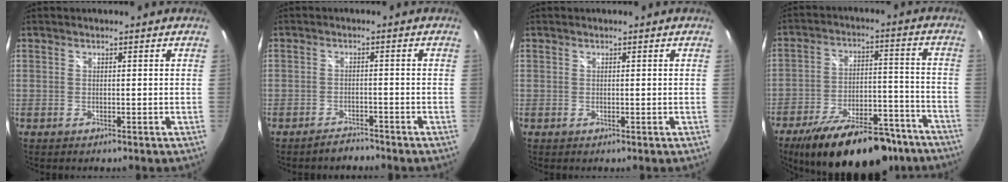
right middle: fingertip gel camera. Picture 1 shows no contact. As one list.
[{"total": 2.7, "force": [-2.5, 0.7, 0.4], "torque": [-0.015, 0.003, -0.040]}, {"total": 0.0}, {"total": 23.3, "force": [-17.6, 9.0, 12.3], "torque": [-0.210, 0.000, -0.244]}]